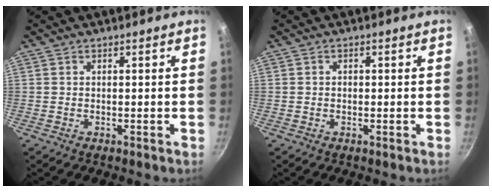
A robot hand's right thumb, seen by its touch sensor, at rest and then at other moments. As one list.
[{"total": 0.7, "force": [-0.1, 0.7, 0.3], "torque": [-0.005, 0.004, -0.002]}]